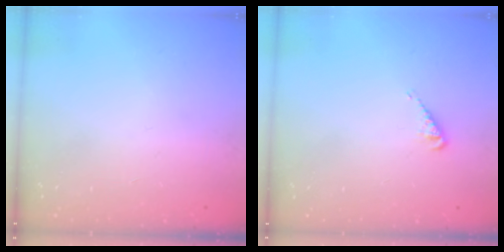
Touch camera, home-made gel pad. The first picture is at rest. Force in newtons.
{"total": 3.7, "press": 3.7, "slide": 0.5}